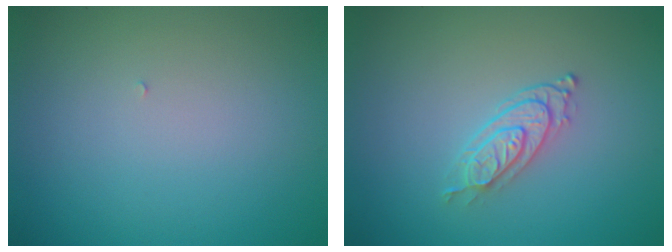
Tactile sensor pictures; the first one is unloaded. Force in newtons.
{"total": 2.5, "press": 2.0, "slide": 1.5}